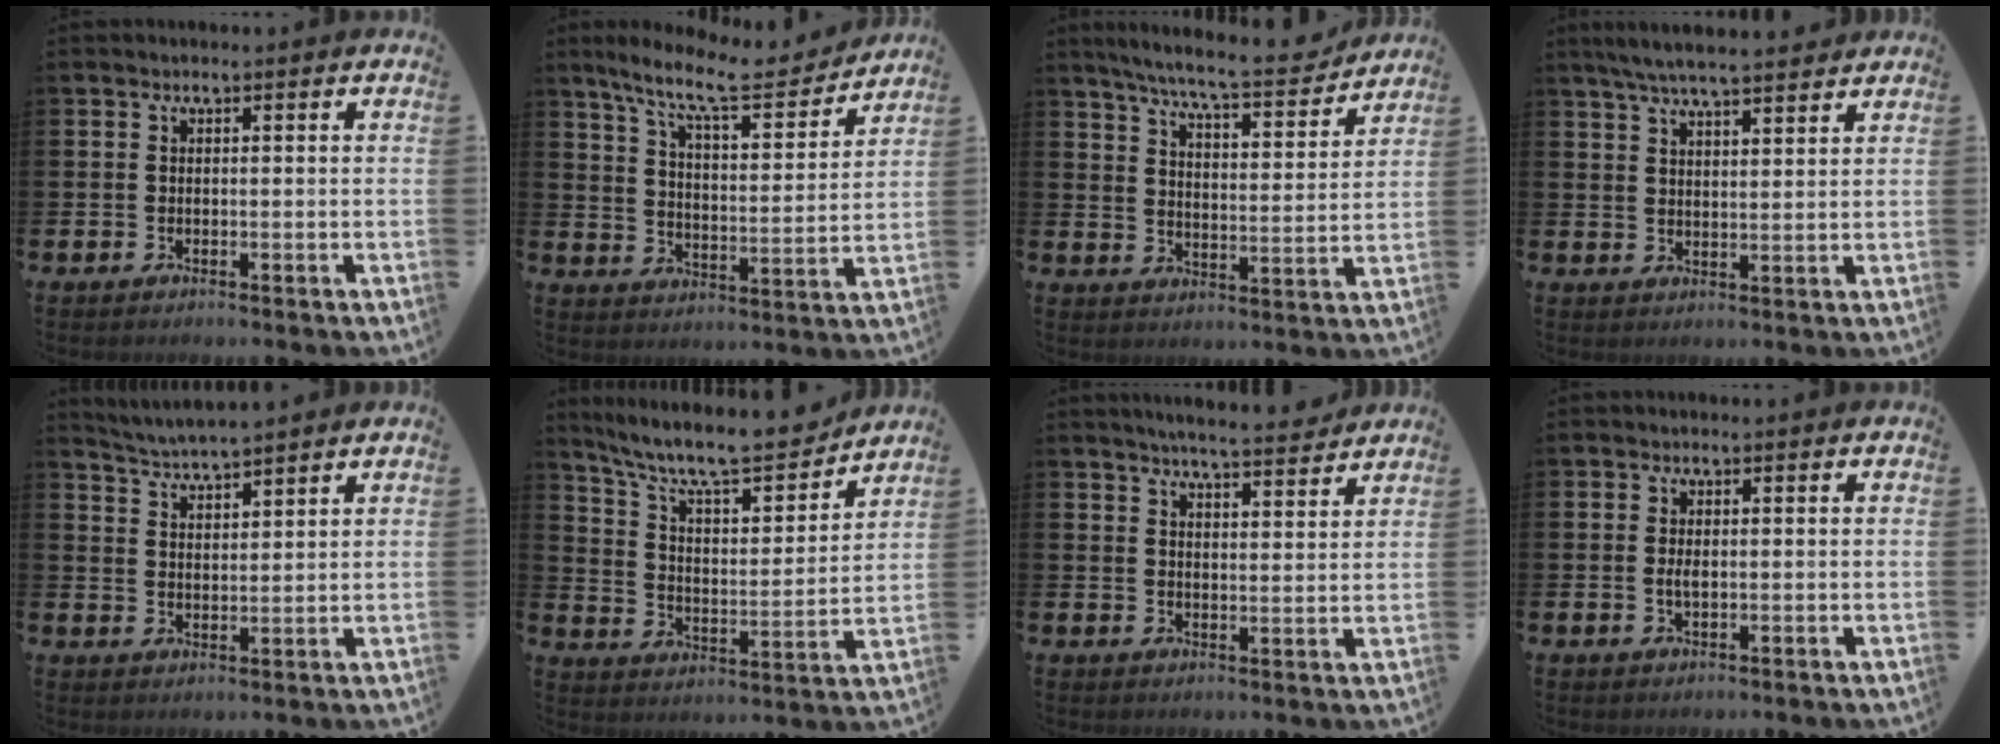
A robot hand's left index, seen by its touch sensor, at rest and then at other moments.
{"total": 10.0, "force": [8.7, 1.9, 4.7], "torque": [-0.120, -0.047, 0.150]}
{"total": 7.7, "force": [7.1, 0.3, 3.0], "torque": [-0.082, -0.048, 0.122]}
{"total": 5.4, "force": [5.1, 0.4, 1.8], "torque": [-0.050, -0.019, 0.092]}
{"total": 3.8, "force": [3.7, -0.3, 0.2], "torque": [-0.025, -0.022, 0.068]}
{"total": 9.9, "force": [8.9, 2.0, 3.7], "torque": [-0.103, -0.067, 0.151]}
{"total": 5.0, "force": [4.9, -0.3, 0.9], "torque": [-0.033, -0.031, 0.086]}
{"total": 1.5, "force": [0.0, 0.7, 1.4], "torque": [-0.023, 0.001, -0.002]}